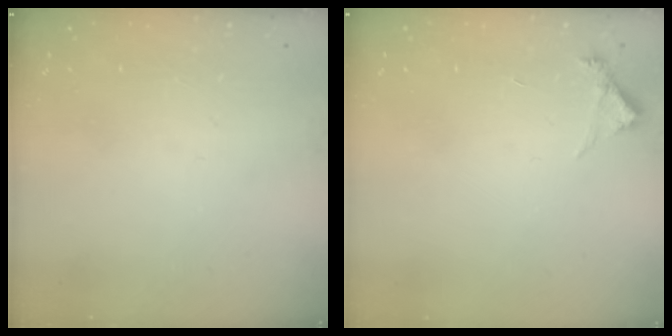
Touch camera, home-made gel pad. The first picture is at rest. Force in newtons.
{"total": 5.0, "press": 5.0, "slide": 0.5}